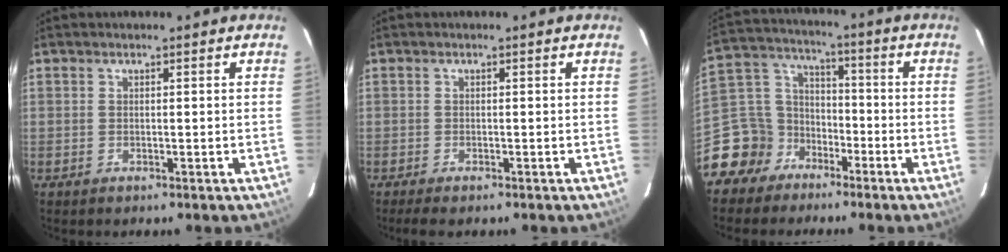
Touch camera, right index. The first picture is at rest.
{"total": 2.7, "force": [-2.1, 0.7, 1.5], "torque": [-0.032, -0.012, -0.036]}
{"total": 11.3, "force": [-7.6, 8.2, 1.1], "torque": [-0.048, 0.052, -0.149]}